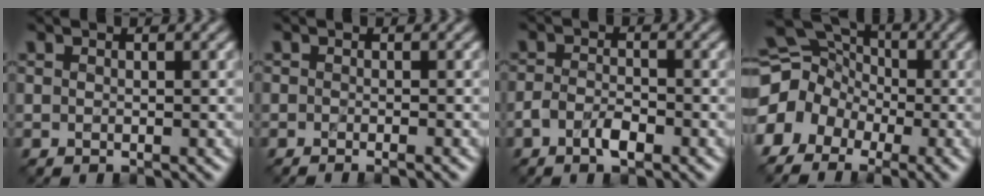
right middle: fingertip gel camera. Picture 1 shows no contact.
{"total": 1.0, "force": [-0.7, 0.1, 0.7], "torque": [-0.009, -0.010, -0.011]}
{"total": 2.5, "force": [-1.5, 1.1, 1.7], "torque": [-0.034, 0.001, -0.032]}
{"total": 11.5, "force": [-2.2, 9.7, 5.7], "torque": [-0.131, 0.022, -0.065]}